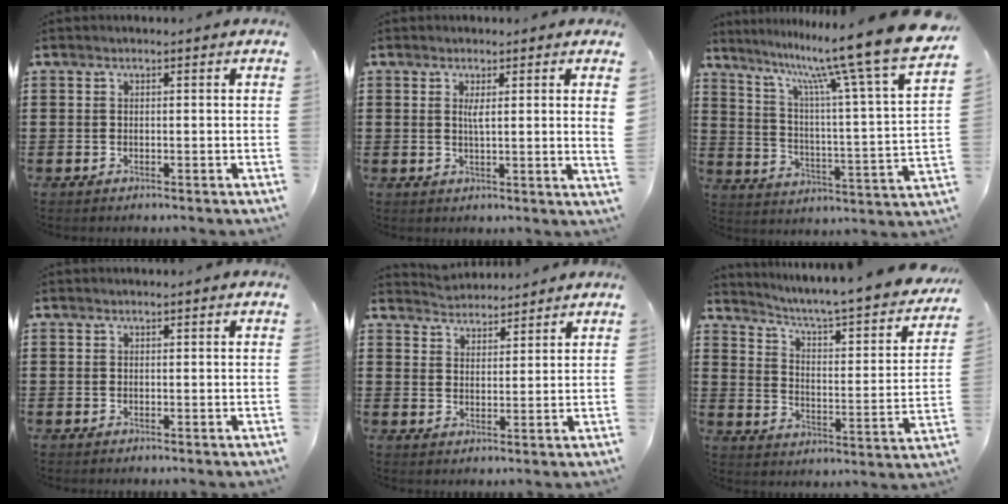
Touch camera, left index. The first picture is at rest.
{"total": 2.7, "force": [1.1, -0.4, 2.4], "torque": [-0.052, -0.007, 0.016]}
{"total": 13.1, "force": [10.8, -0.9, 7.4], "torque": [-0.149, -0.088, 0.165]}
{"total": 0.0}
{"total": 3.3, "force": [3.2, 0.0, -0.9], "torque": [0.004, -0.016, 0.060]}
{"total": 3.8, "force": [3.3, -0.3, 2.0], "torque": [-0.059, -0.040, 0.041]}